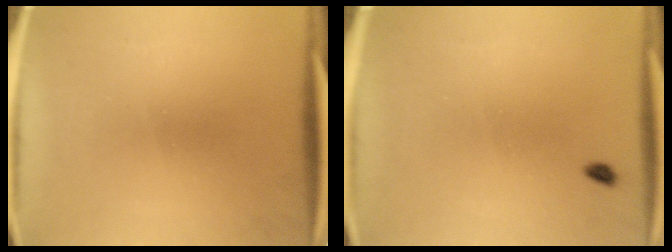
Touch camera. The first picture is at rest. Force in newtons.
{"total": 1.1}